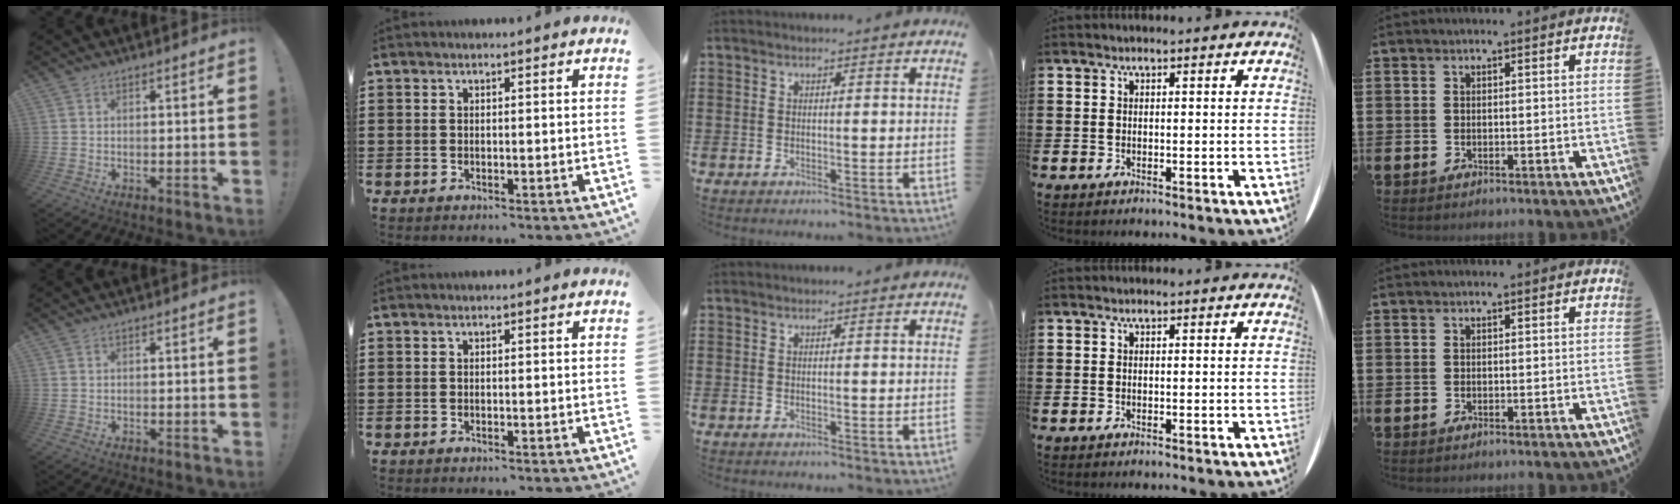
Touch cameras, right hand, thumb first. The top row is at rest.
{}